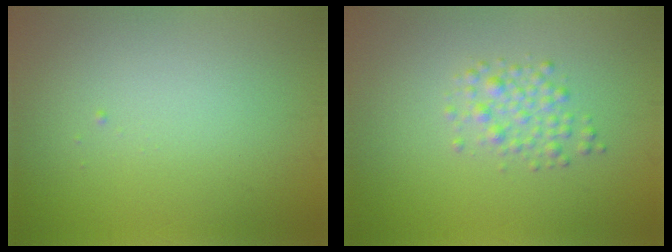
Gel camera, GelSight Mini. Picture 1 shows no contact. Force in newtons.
{"total": 2.1, "press": 2.1, "slide": 0.0}